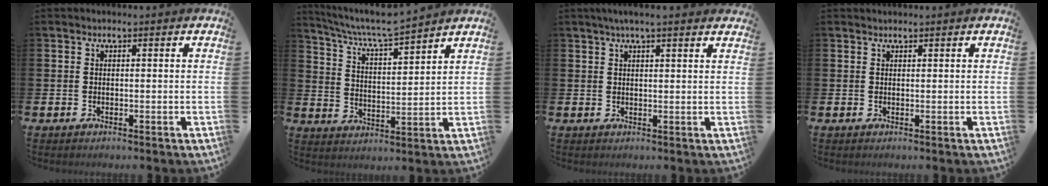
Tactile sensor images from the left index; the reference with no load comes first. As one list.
[{"total": 6.7, "force": [6.4, 0.1, 2.0], "torque": [-0.062, -0.045, 0.111]}, {"total": 3.0, "force": [2.6, 0.1, 1.4], "torque": [-0.033, -0.001, 0.046]}, {"total": 0.7, "force": [0.6, 0.1, -0.2], "torque": [0.002, -0.001, 0.013]}]